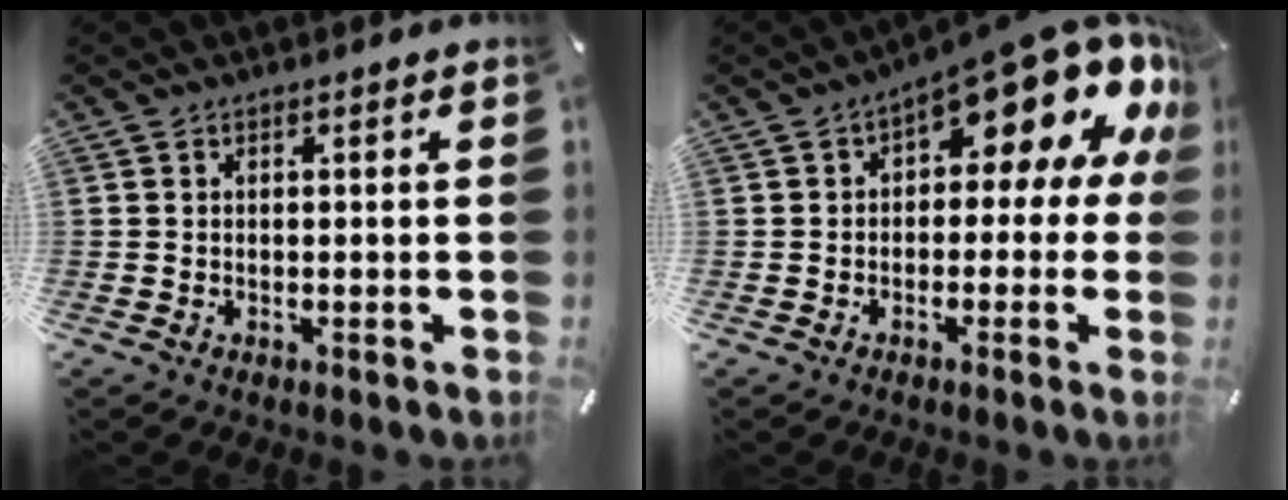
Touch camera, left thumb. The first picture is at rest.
{"total": 16.2, "force": [9.8, 6.0, 11.4], "torque": [-0.154, -0.083, 0.160]}